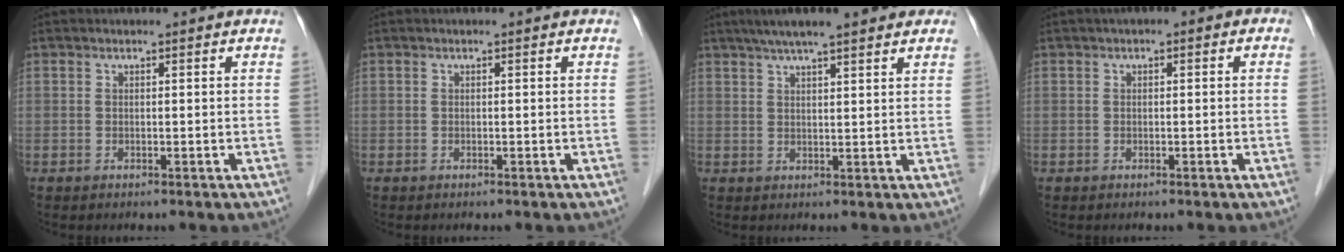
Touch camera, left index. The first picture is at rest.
{"total": 0.0}
{"total": 10.9, "force": [8.5, 1.6, 6.7], "torque": [-0.095, 0.037, 0.117]}
{"total": 1.6, "force": [0.3, 0.9, 1.4], "torque": [-0.018, 0.015, -0.002]}